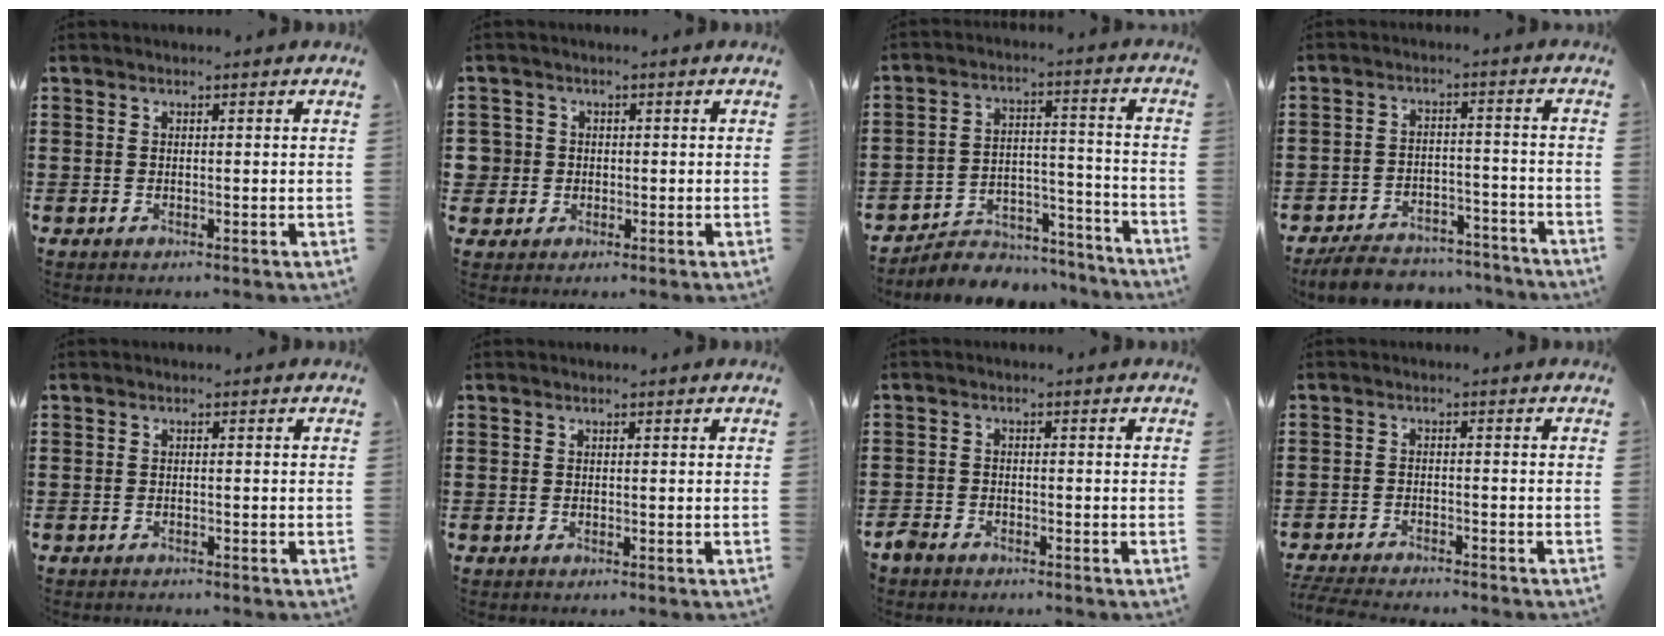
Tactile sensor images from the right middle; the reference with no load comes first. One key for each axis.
{"total": 3.2, "fx": -0.1, "fy": 3.1, "fz": 0.5, "tx": -0.032, "ty": 0.007, "tz": -0.008}
{"total": 6.1, "fx": -5.8, "fy": 1.9, "fz": 0.4, "tx": -0.005, "ty": 0.022, "tz": -0.116}
{"total": 6.2, "fx": -6.0, "fy": 1.2, "fz": 1.0, "tx": -0.024, "ty": 0.015, "tz": -0.120}
{"total": 0.6, "fx": -0.5, "fy": 0.1, "fz": 0.0, "tx": -0.002, "ty": 0.000, "tz": -0.012}
{"total": 0.0}
{"total": 2.3, "fx": -2.1, "fy": 0.9, "fz": 0.2, "tx": -0.024, "ty": -0.002, "tz": -0.051}
{"total": 3.3, "fx": -3.3, "fy": 0.2, "fz": 0.4, "tx": -0.024, "ty": -0.005, "tz": -0.073}